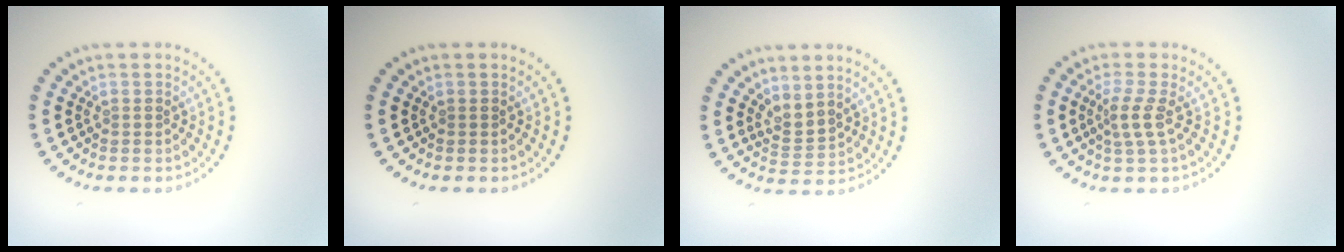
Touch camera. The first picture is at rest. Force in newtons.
{"total": 0.0}
{"total": 2.1, "press": 1.4, "slide": 1.6}
{"total": 2.1, "press": 1.5, "slide": 1.5}